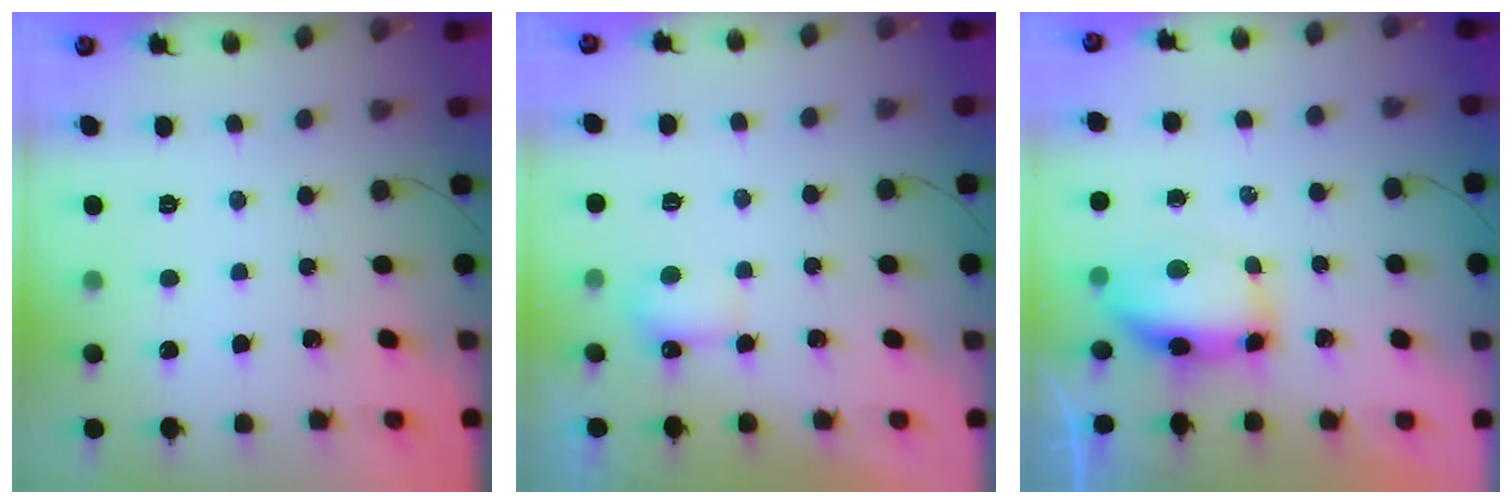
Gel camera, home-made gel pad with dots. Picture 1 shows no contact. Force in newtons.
{"total": 3.2, "press": 3.0, "slide": 1.1}
{"total": 7.9, "press": 7.8, "slide": 1.1}